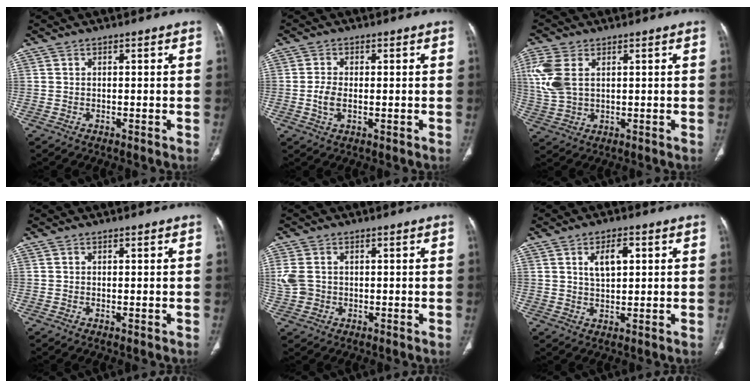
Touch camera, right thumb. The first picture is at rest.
{"total": 3.5, "force": [-0.3, 2.0, 2.9], "torque": [-0.066, 0.000, -0.006]}
{"total": 8.5, "force": [2.5, 5.2, 6.3], "torque": [-0.164, 0.004, 0.056]}
{"total": 0.0}
{"total": 5.1, "force": [0.3, 4.0, 3.2], "torque": [-0.082, 0.005, 0.011]}
{"total": 5.4, "force": [1.8, 2.7, 4.3], "torque": [-0.068, -0.003, 0.034]}